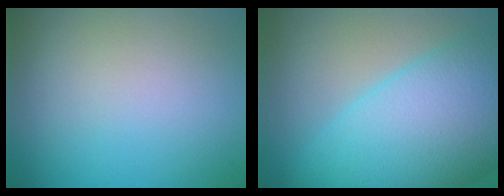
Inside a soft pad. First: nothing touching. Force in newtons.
{"total": 12.2, "press": 12.2, "slide": 0.5}